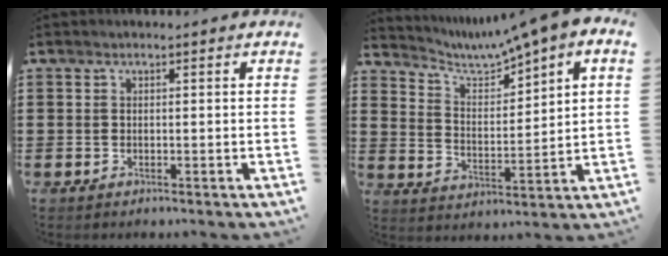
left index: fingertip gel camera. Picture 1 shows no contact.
{"total": 5.0, "force": [4.6, 0.2, 1.9], "torque": [-0.063, -0.032, 0.069]}